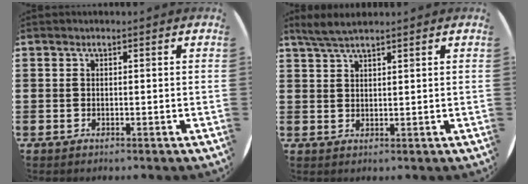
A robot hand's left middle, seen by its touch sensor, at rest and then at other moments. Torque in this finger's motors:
{"motor_torque": [0.07, -0.04, 0.03, 0.05]}